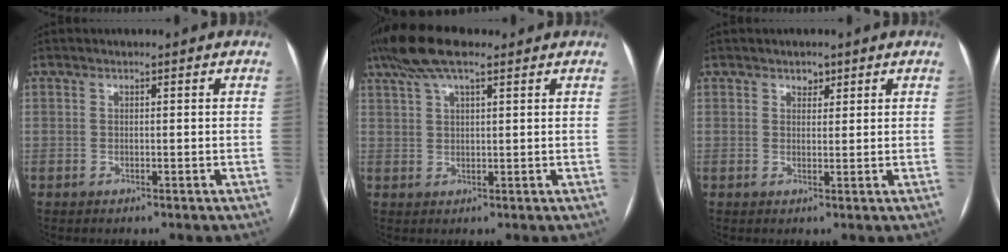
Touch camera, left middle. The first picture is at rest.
{"total": 8.6, "force": [6.0, 2.1, 5.7], "torque": [-0.115, 0.037, 0.107]}
{"total": 1.6, "force": [1.1, 1.0, 0.6], "torque": [-0.008, 0.000, 0.016]}